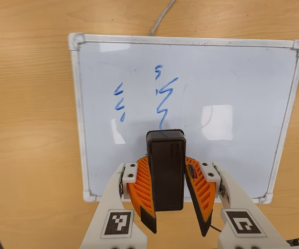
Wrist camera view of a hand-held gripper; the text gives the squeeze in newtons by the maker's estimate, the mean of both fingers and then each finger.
{"total": 7.5, "left": 7.9, "right": 7.1}